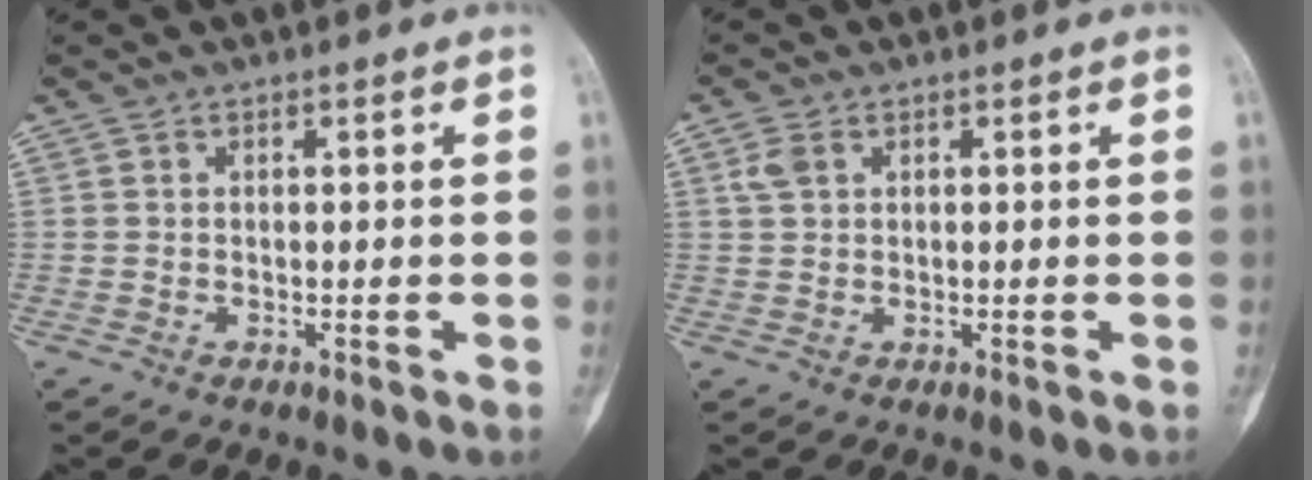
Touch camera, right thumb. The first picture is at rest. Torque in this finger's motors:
{"motor_torque": [0.14, 0.09, 0.25, 0.07, 0.03]}